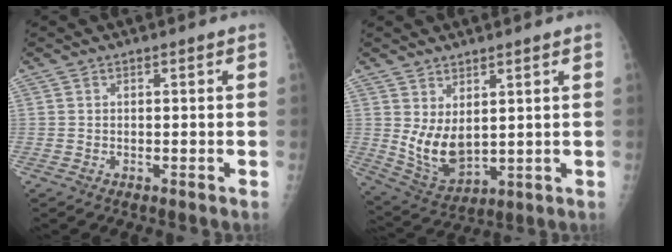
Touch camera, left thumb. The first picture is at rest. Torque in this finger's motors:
{"motor_torque": [1.27, 1.03, 1.13, -0.37, 0.07]}